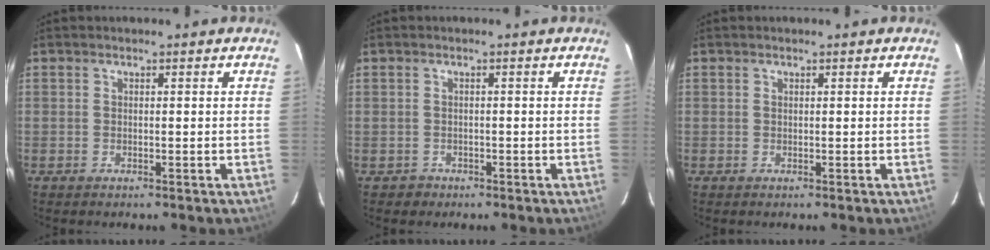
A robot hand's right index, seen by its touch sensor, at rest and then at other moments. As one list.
[{"total": 2.0, "force": [-0.8, 1.8, 0.0], "torque": [-0.002, 0.006, -0.010]}, {"total": 0.0}]